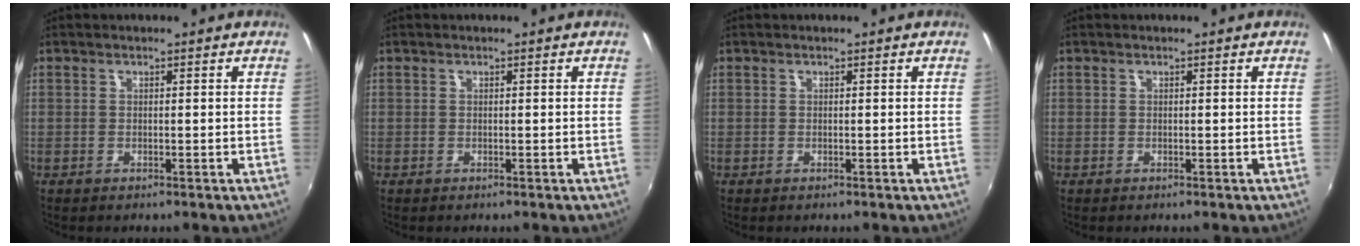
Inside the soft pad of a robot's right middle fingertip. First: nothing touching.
{"total": 0.0}
{"total": 0.0}
{"total": 0.0}